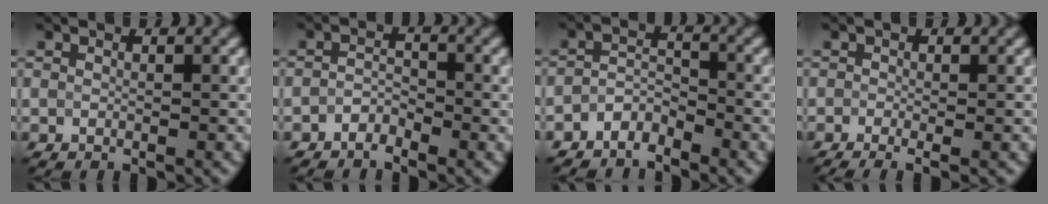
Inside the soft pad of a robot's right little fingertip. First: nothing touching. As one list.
[{"total": 1.8, "force": [-1.7, 0.1, -0.4], "torque": [-0.001, 0.004, -0.029]}, {"total": 2.6, "force": [-2.6, 0.4, -0.4], "torque": [-0.001, 0.007, -0.046]}, {"total": 2.5, "force": [-1.6, 0.5, 1.8], "torque": [-0.022, -0.010, -0.019]}]